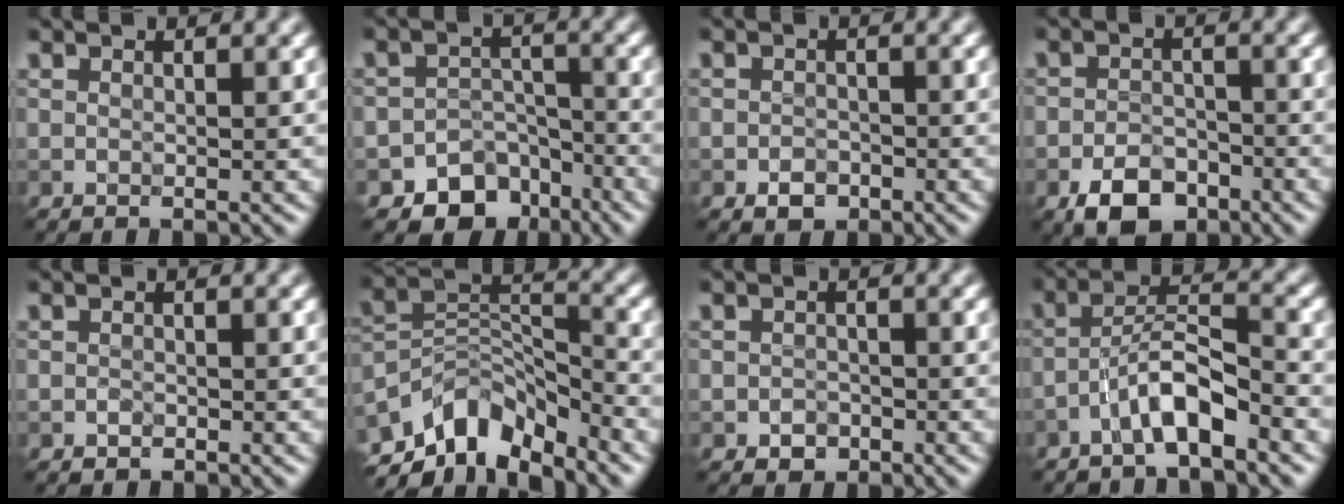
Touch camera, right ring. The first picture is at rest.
{"total": 6.6, "force": [-4.8, 4.3, 1.5], "torque": [0.004, -0.005, -0.063]}
{"total": 1.7, "force": [-0.9, 1.2, 0.7], "torque": [-0.008, 0.000, -0.019]}
{"total": 4.5, "force": [-2.7, 2.5, 2.5], "torque": [-0.036, -0.004, -0.054]}
{"total": 0.5, "force": [-0.3, 0.4, 0.1], "torque": [0.000, -0.003, -0.006]}
{"total": 8.2, "force": [-6.0, 3.8, 4.2], "torque": [-0.058, -0.005, -0.121]}
{"total": 1.4, "force": [-0.8, 1.1, 0.5], "torque": [-0.001, 0.000, -0.017]}
{"total": 4.6, "force": [-2.8, 0.9, 3.5], "torque": [-0.060, 0.019, -0.056]}